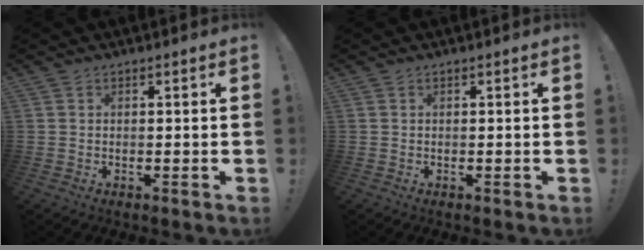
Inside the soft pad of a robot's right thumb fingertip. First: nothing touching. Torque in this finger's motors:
{"motor_torque": [0.00, 0.00, -0.03, 0.04, 0.02]}